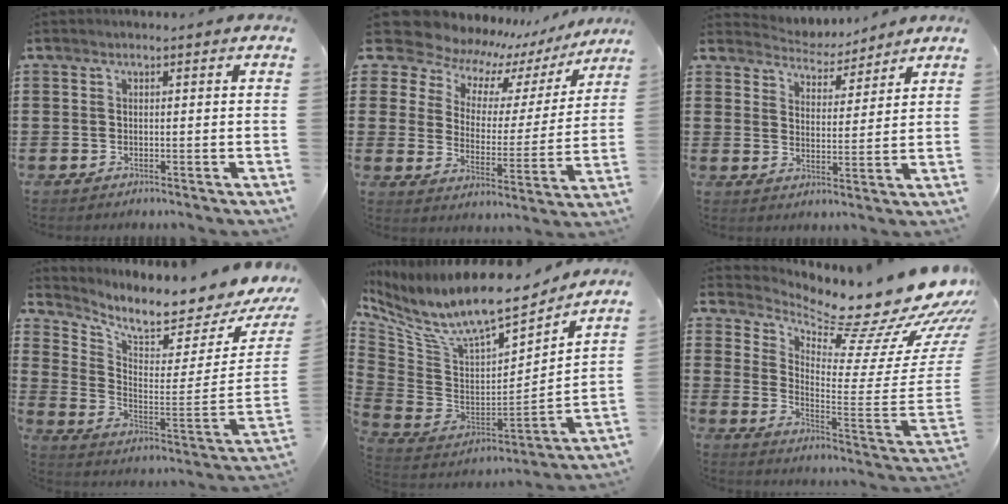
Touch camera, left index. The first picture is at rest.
{"total": 9.2, "force": [8.4, 3.5, 1.1], "torque": [-0.061, -0.064, 0.146]}
{"total": 4.7, "force": [4.6, 0.7, -0.1], "torque": [-0.021, -0.023, 0.080]}
{"total": 6.0, "force": [5.2, 0.3, 3.1], "torque": [-0.074, -0.066, 0.078]}
{"total": 11.4, "force": [9.2, 2.8, 6.1], "torque": [-0.159, -0.069, 0.161]}
{"total": 11.9, "force": [10.4, 1.8, 5.4], "torque": [-0.080, -0.104, 0.163]}